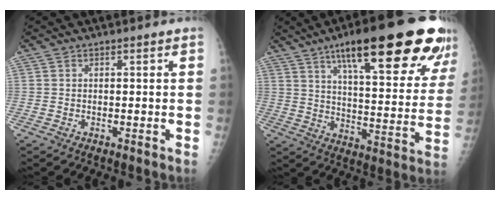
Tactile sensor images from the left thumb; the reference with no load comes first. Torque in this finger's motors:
{"motor_torque": [3.02, 1.99, 1.95, -0.82, 0.20]}